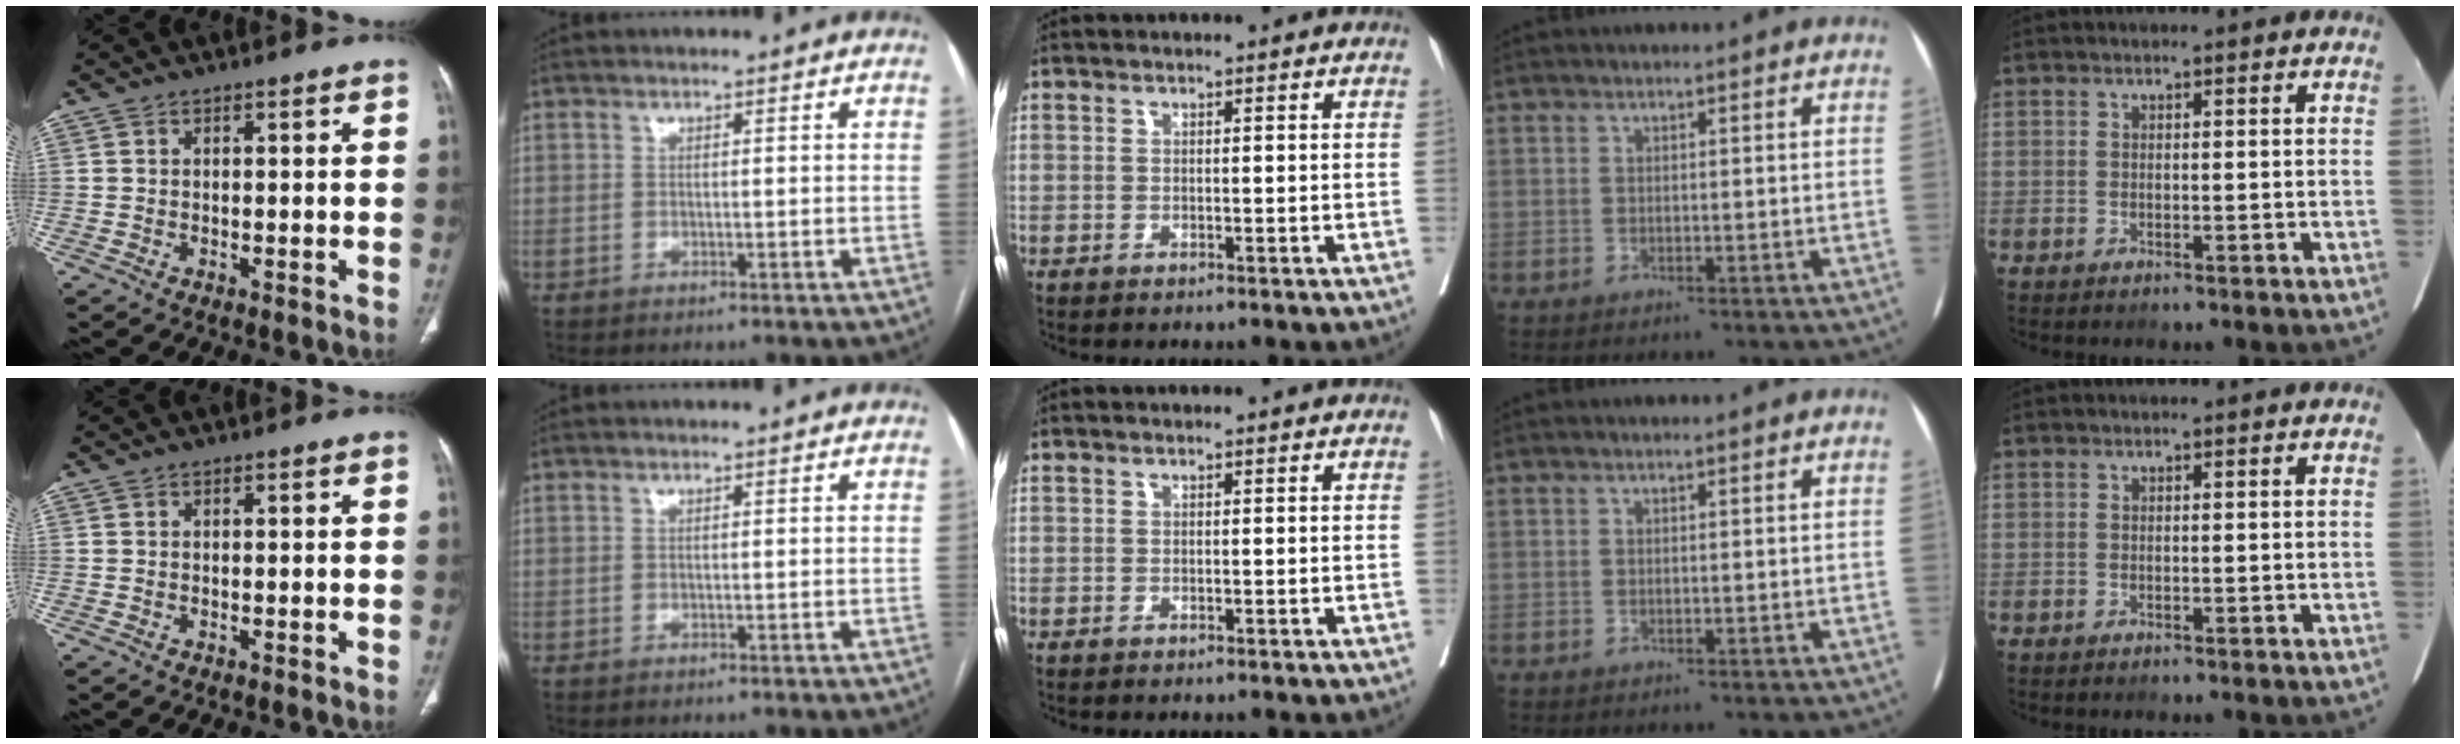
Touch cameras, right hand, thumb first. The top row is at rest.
{}